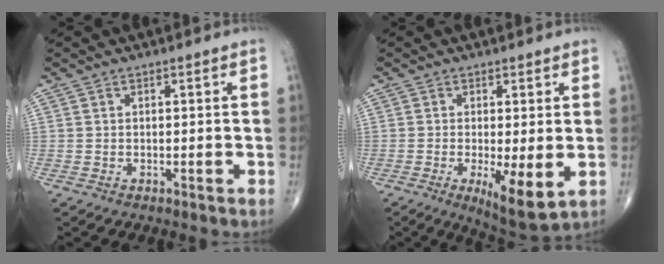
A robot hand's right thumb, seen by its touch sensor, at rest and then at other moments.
{"total": 7.9, "force": [-1.6, 2.1, 7.5], "torque": [-0.121, -0.025, -0.023]}